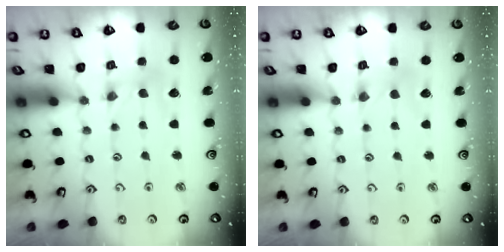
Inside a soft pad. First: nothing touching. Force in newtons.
{"total": 1.2, "press": 1.1, "slide": 0.3}